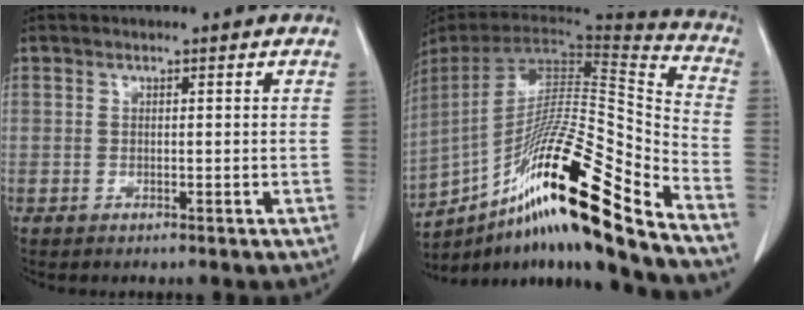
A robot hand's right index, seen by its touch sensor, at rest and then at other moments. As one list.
[{"total": 27.6, "force": [-17.5, 1.7, 21.3], "torque": [-0.342, -0.015, -0.305]}]